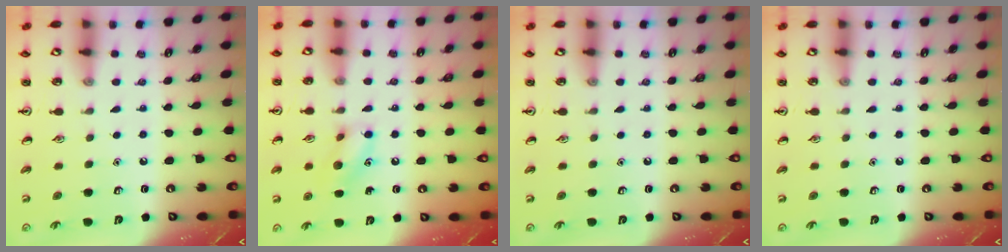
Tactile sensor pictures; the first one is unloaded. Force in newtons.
{"total": 9.6, "press": 9.6, "slide": 1.1}
{"total": 0.0}
{"total": 0.0}